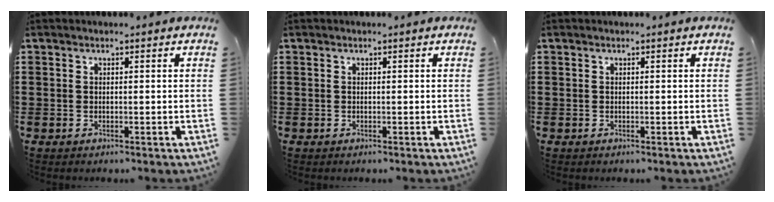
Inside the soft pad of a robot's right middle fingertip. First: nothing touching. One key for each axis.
{"total": 0.0}
{"total": 0.0}